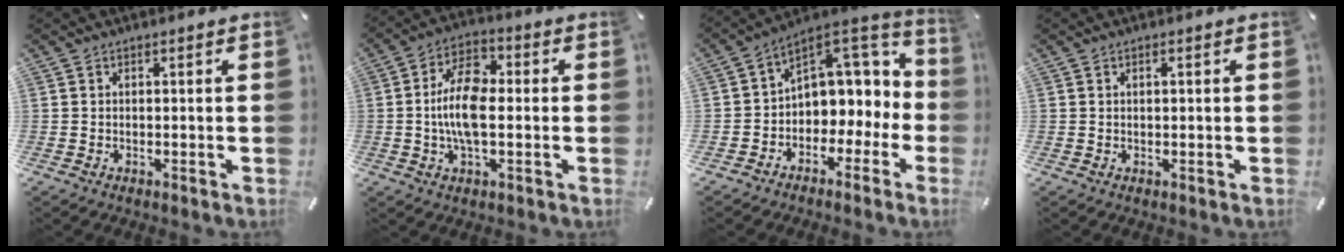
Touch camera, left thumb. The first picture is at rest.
{"total": 11.7, "force": [-0.8, 6.0, 10.0], "torque": [-0.204, 0.003, -0.017]}
{"total": 10.3, "force": [2.4, 8.4, 5.5], "torque": [-0.075, -0.023, 0.047]}
{"total": 0.7, "force": [0.2, 0.3, 0.6], "torque": [-0.012, 0.001, 0.004]}